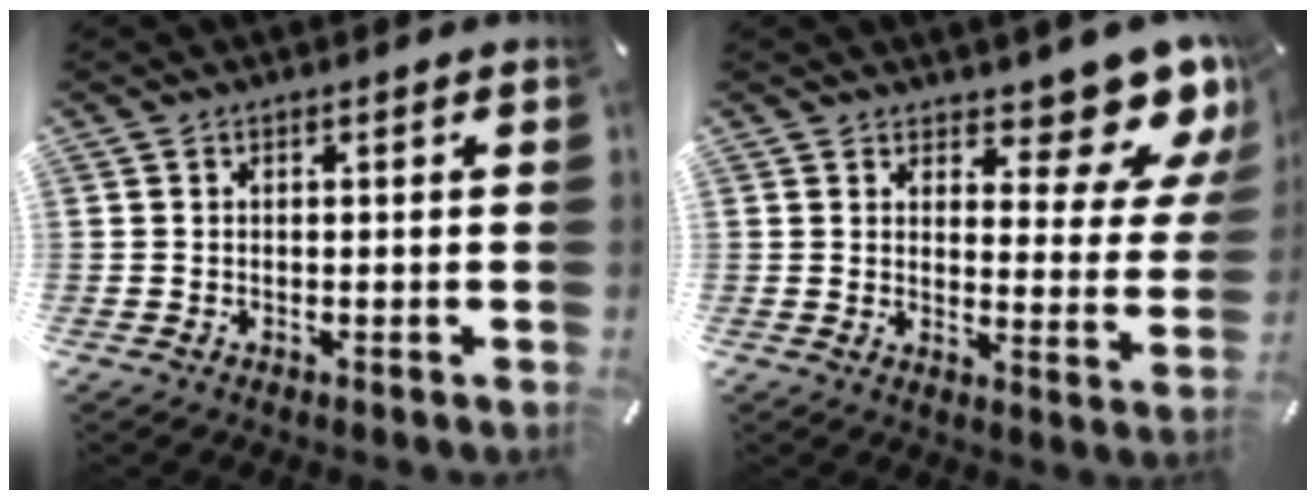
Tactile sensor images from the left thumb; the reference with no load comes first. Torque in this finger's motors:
{"motor_torque": [0.68, -0.13, 0.05, 0.05, 0.09]}